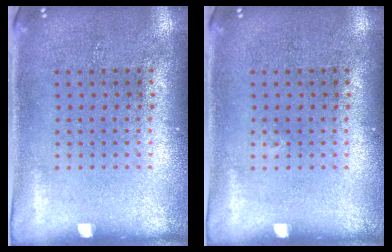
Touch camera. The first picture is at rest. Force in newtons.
{"total": 0.0}